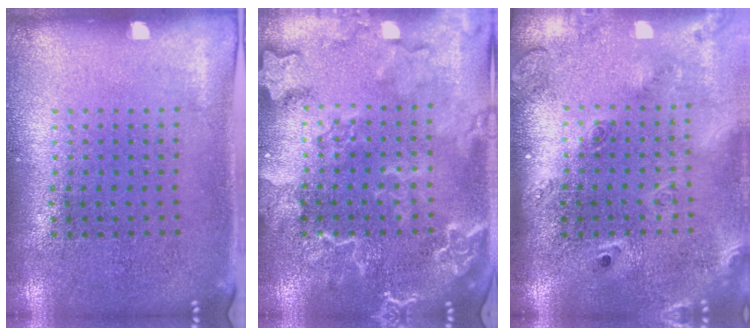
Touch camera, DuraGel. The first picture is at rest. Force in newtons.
{"total": 2.6, "press": 2.6, "slide": 0.3}
{"total": 2.5, "press": 1.8, "slide": 1.7}